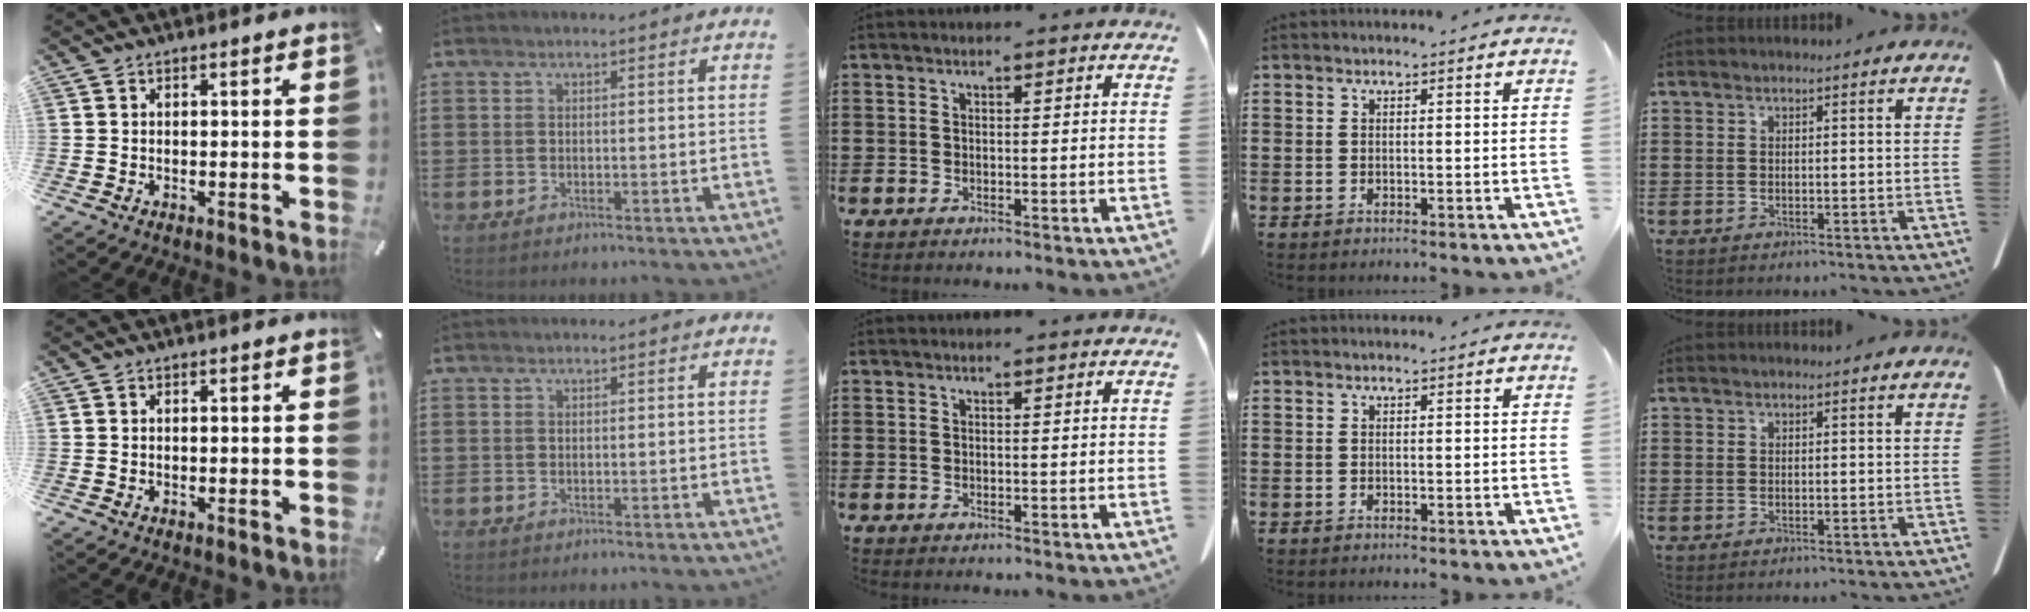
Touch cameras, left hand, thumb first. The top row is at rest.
{}